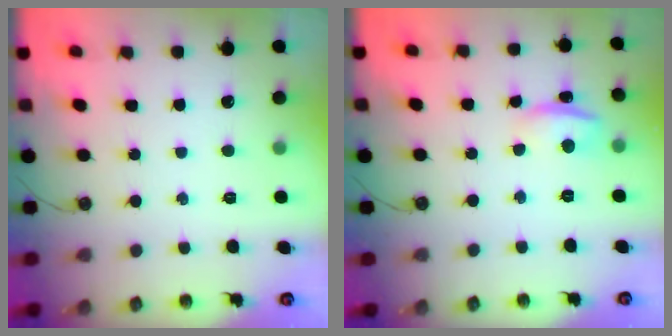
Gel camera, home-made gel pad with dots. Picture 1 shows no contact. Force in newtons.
{"total": 7.8, "press": 2.9, "slide": 7.2}